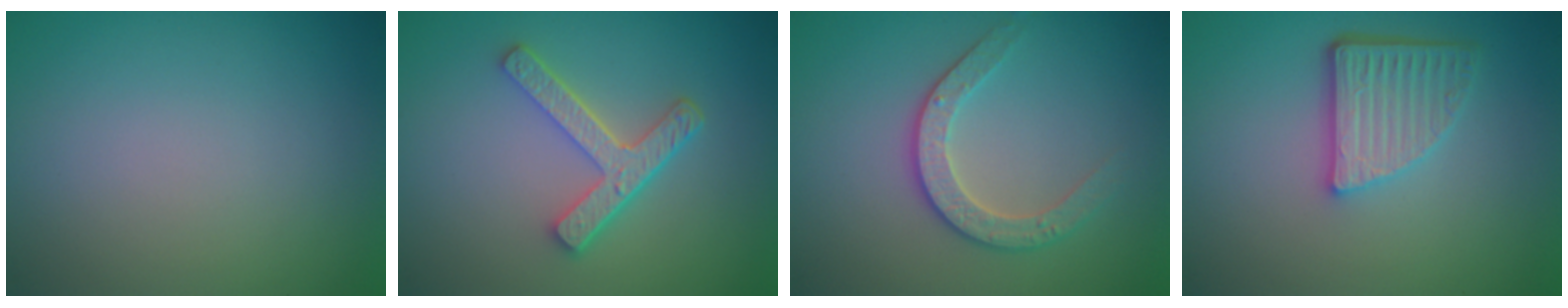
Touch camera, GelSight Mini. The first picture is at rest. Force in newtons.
{"total": 4.5, "press": 3.3, "slide": 3.0}
{"total": 2.9, "press": 2.7, "slide": 1.1}
{"total": 4.6, "press": 3.5, "slide": 3.0}